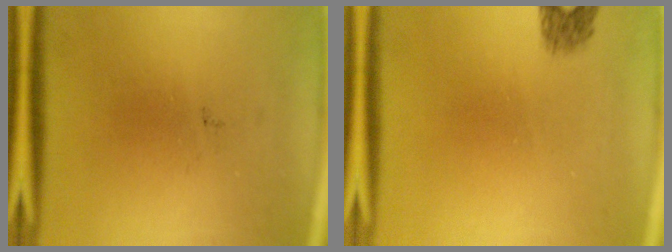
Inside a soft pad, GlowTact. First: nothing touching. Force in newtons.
{"total": 1.6}